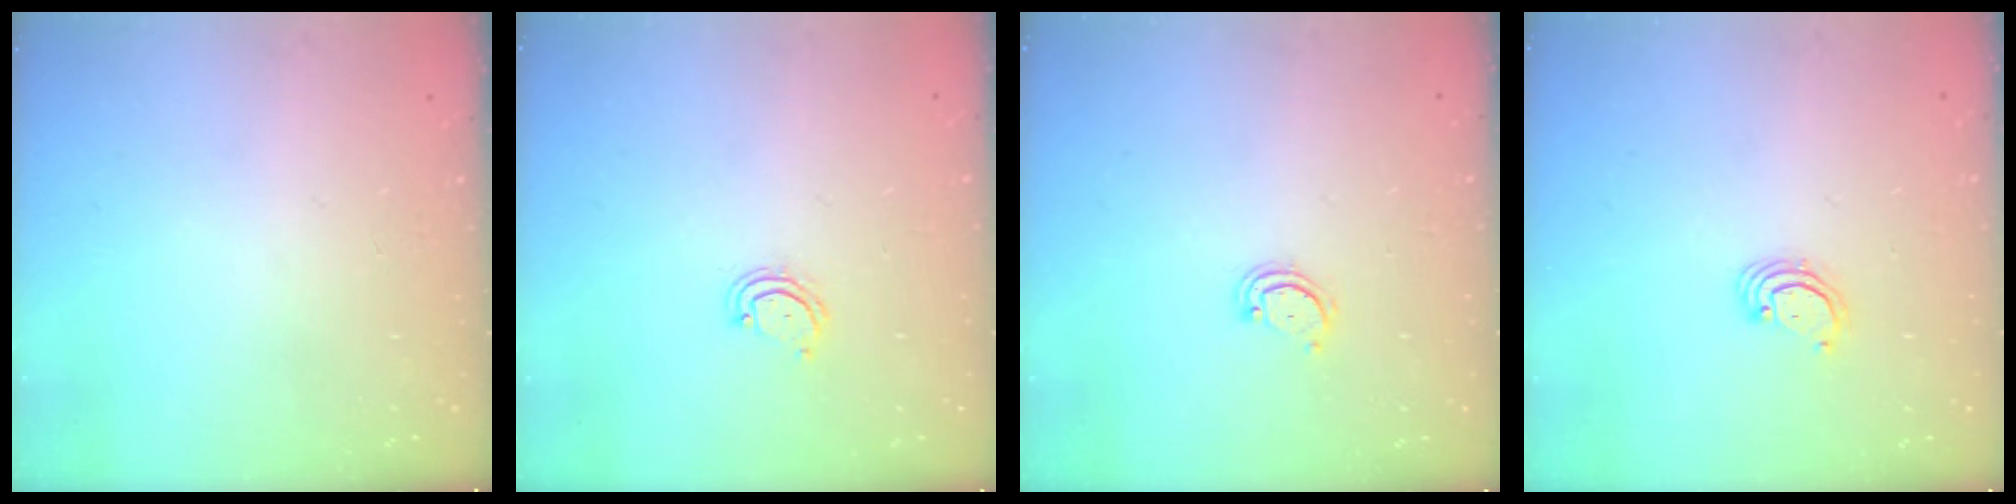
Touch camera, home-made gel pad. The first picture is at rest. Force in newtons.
{"total": 3.9, "press": 3.9, "slide": 0.4}
{"total": 2.6, "press": 2.6, "slide": 0.3}
{"total": 2.5, "press": 2.5, "slide": 0.2}